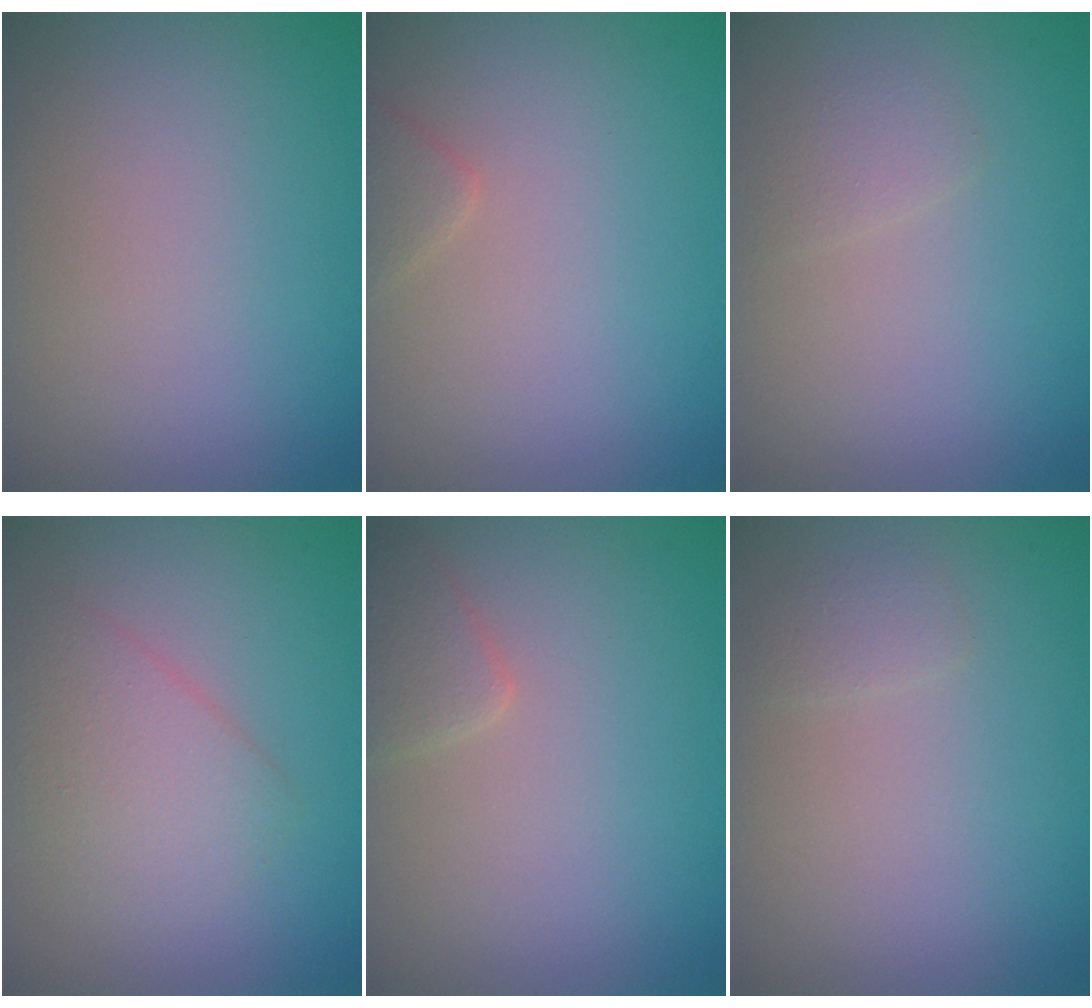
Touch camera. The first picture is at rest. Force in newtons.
{"total": 1.2, "press": 1.2, "slide": 0.1}
{"total": 1.1, "press": 1.1, "slide": 0.1}
{"total": 3.0, "press": 3.0, "slide": 0.1}
{"total": 1.7, "press": 1.7, "slide": 0.1}
{"total": 0.9, "press": 0.9, "slide": 0.0}